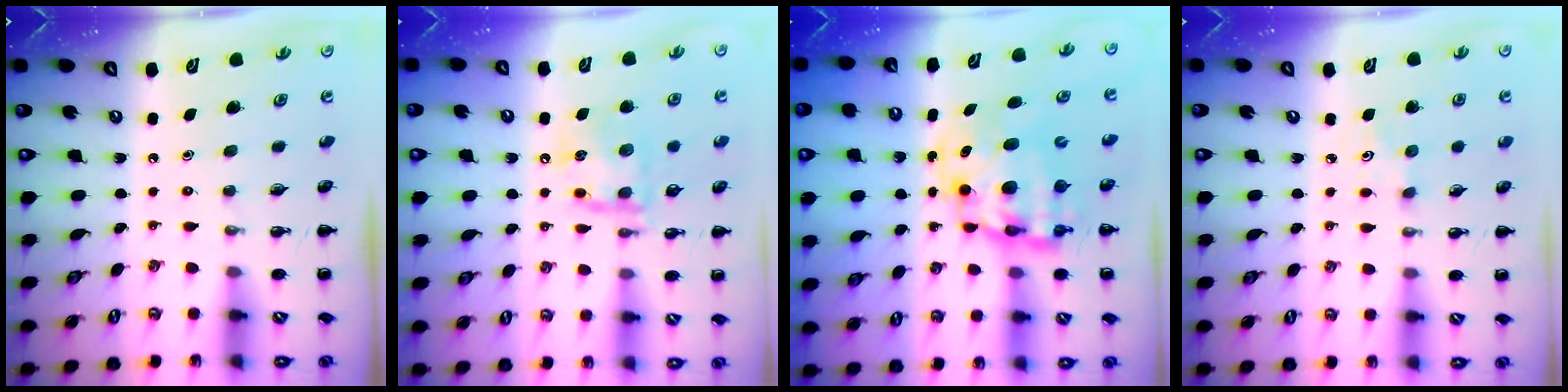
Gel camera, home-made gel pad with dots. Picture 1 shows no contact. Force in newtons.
{"total": 13.3, "press": 13.2, "slide": 1.6}
{"total": 11.8, "press": 11.4, "slide": 3.1}
{"total": 1.5, "press": 1.4, "slide": 0.5}